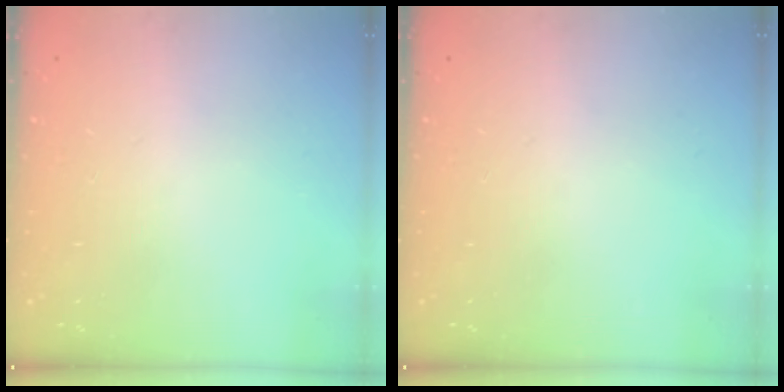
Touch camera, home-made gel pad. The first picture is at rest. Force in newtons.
{"total": 0.0}